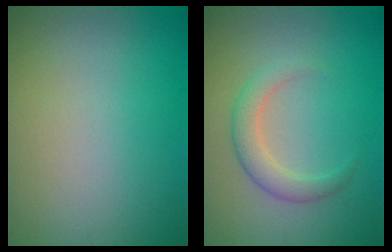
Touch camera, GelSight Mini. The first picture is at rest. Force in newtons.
{"total": 2.6, "press": 2.6, "slide": 0.1}